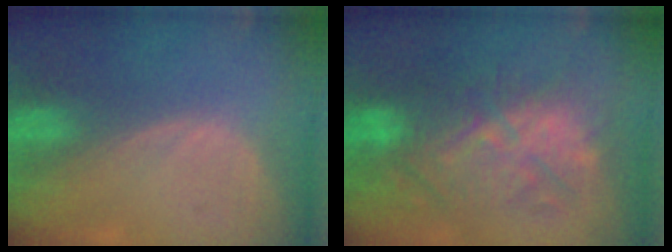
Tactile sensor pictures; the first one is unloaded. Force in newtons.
{"total": 10.6, "press": 10.6, "slide": 1.2}